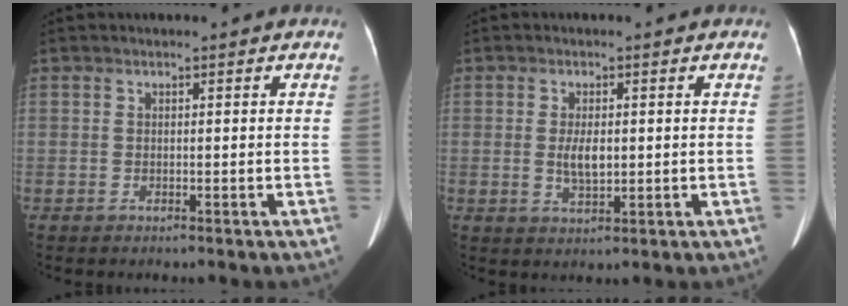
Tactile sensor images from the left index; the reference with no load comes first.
{"total": 3.5, "force": [0.1, 1.4, 3.2], "torque": [-0.066, -0.001, 0.007]}